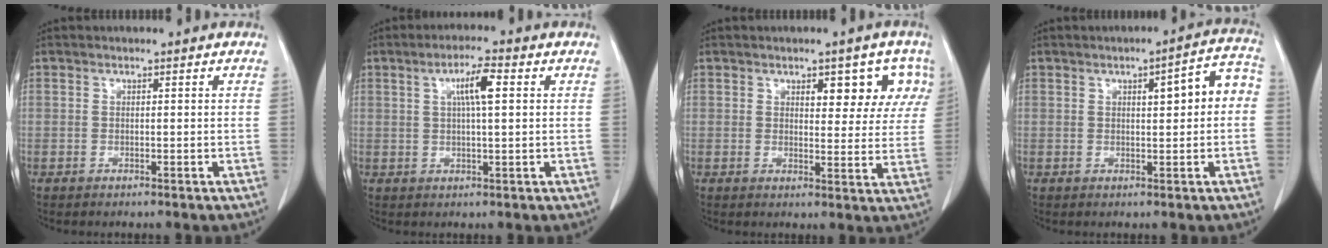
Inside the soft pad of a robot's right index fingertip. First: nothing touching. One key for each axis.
{"total": 5.2, "fx": 1.5, "fy": 0.4, "fz": 4.9, "tx": -0.089, "ty": 0.006, "tz": 0.026}
{"total": 6.9, "fx": 3.4, "fy": 3.3, "fz": 5.0, "tx": -0.040, "ty": 0.011, "tz": 0.039}
{"total": 6.4, "fx": 0.7, "fy": 1.4, "fz": 6.2, "tx": -0.079, "ty": 0.026, "tz": 0.007}